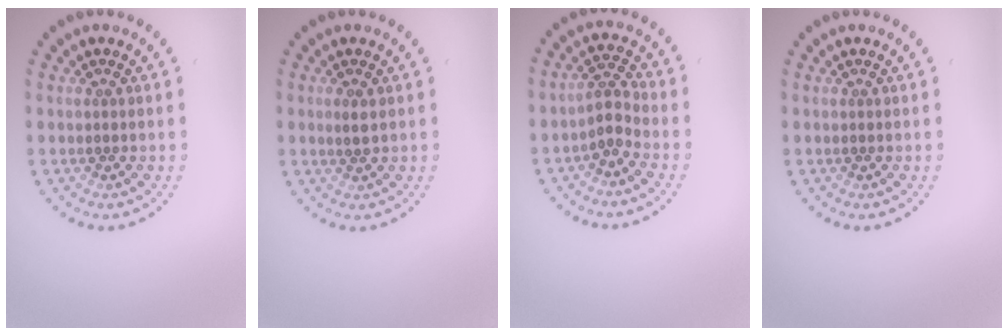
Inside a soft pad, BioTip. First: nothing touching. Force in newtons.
{"total": 1.0, "press": 1.0, "slide": 0.2}
{"total": 2.1, "press": 1.6, "slide": 1.4}
{"total": 0.0}